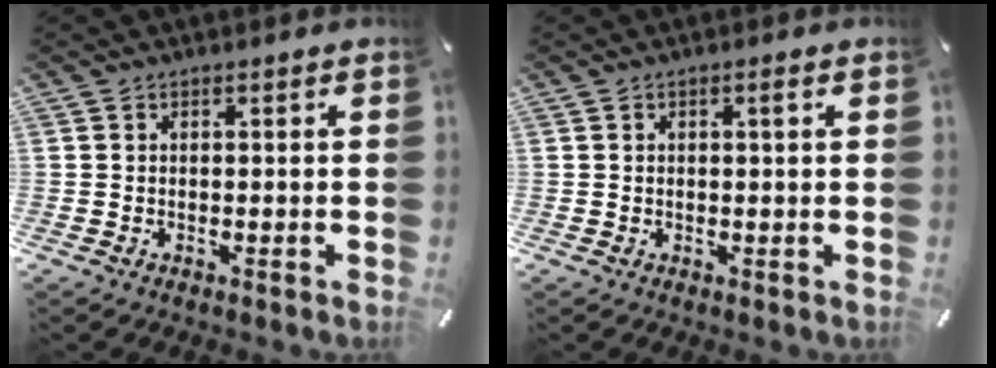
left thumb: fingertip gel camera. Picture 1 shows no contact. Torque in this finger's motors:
{"motor_torque": [-0.07, -0.41, -0.22, -0.11, 0.01]}